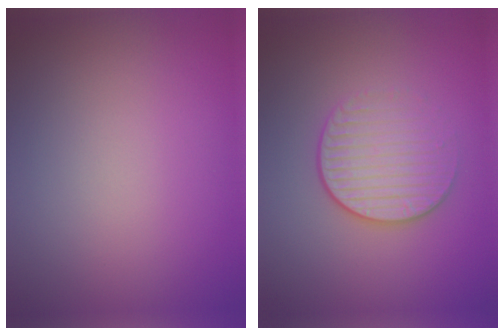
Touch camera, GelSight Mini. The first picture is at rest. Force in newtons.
{"total": 3.2, "press": 2.9, "slide": 1.4}